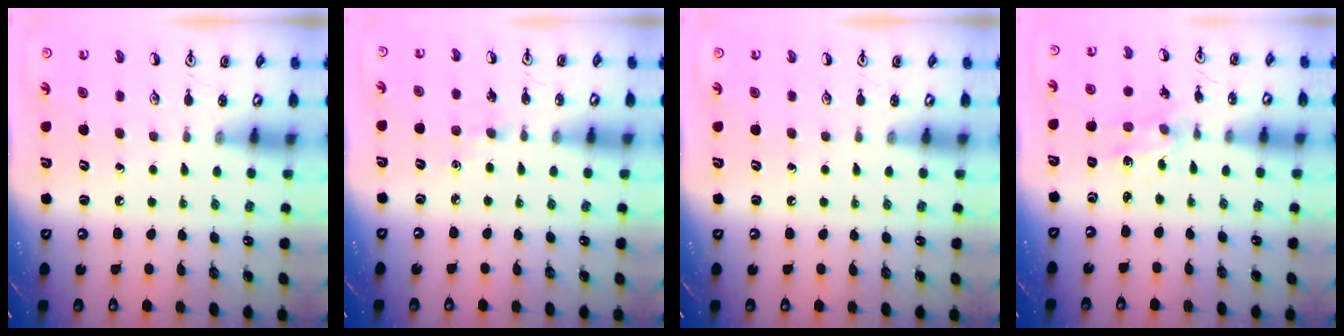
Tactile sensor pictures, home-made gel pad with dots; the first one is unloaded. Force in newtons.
{"total": 2.8, "press": 2.7, "slide": 0.5}
{"total": 0.0}
{"total": 1.4, "press": 1.4, "slide": 0.2}